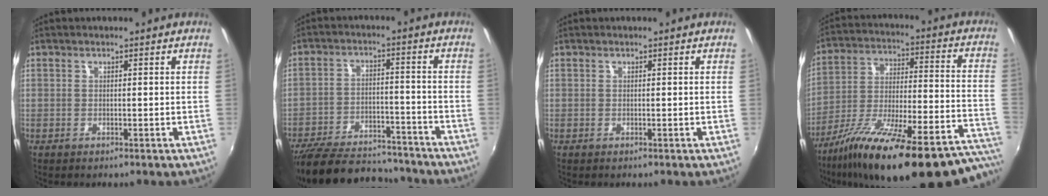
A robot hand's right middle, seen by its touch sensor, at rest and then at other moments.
{"total": 21.6, "force": [-18.5, 6.6, 9.0], "torque": [-0.190, -0.016, -0.269]}
{"total": 0.0}
{"total": 35.4, "force": [-27.7, 7.6, 20.7], "torque": [-0.292, -0.044, -0.398]}